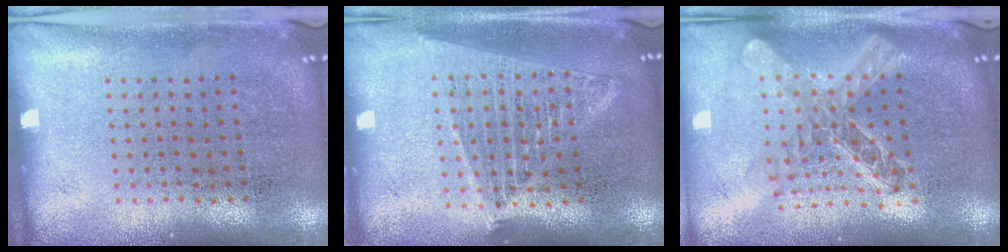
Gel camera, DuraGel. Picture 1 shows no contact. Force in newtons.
{"total": 1.7, "press": 1.5, "slide": 0.8}
{"total": 2.3, "press": 1.8, "slide": 1.4}